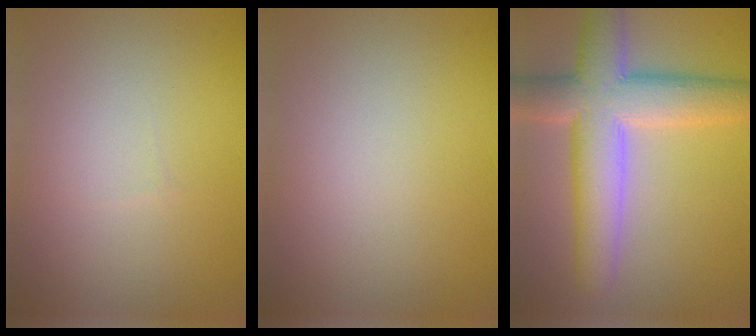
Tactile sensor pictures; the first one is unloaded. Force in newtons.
{"total": 0.0}
{"total": 9.3, "press": 9.3, "slide": 0.7}